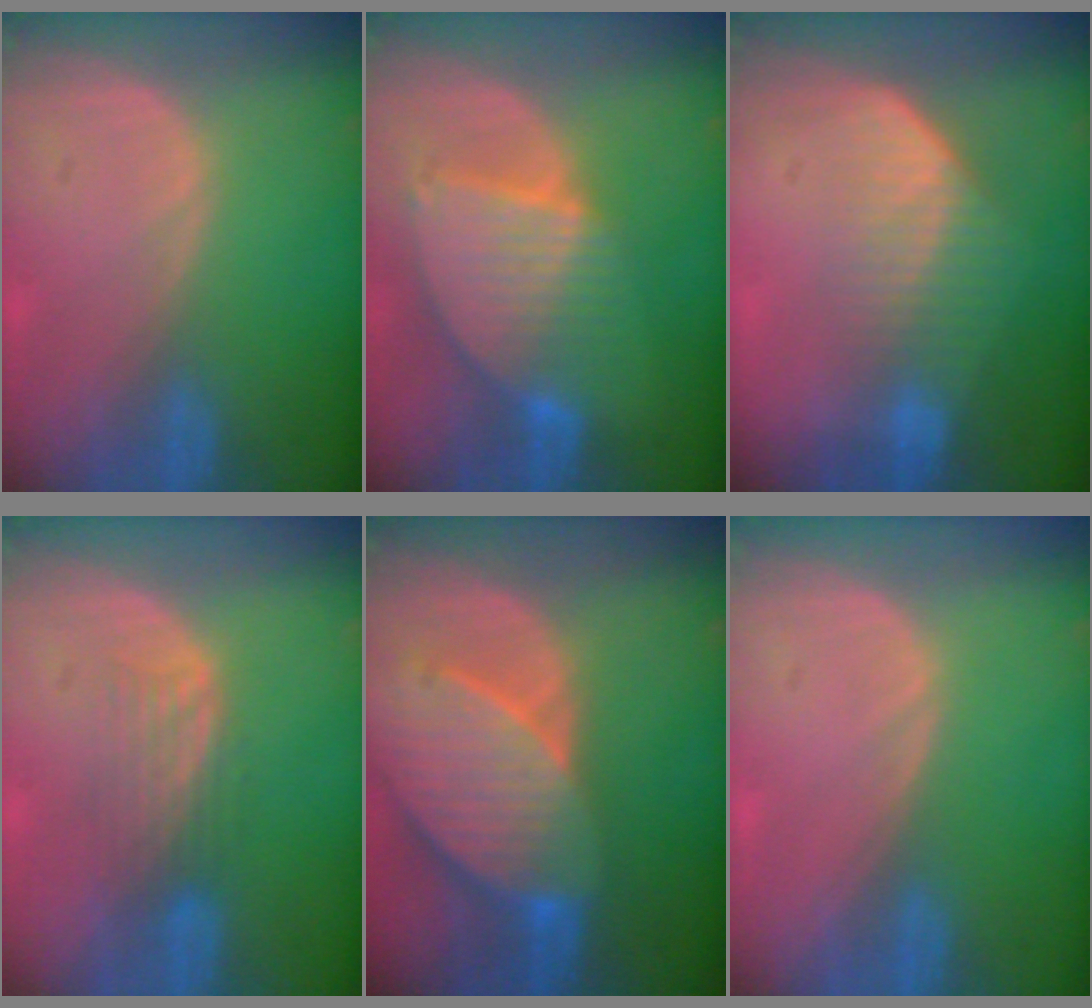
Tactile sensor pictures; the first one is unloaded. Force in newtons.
{"total": 8.5, "press": 7.5, "slide": 4.0}
{"total": 7.2, "press": 6.1, "slide": 3.8}
{"total": 4.3, "press": 3.6, "slide": 2.3}
{"total": 10.3, "press": 9.1, "slide": 4.9}
{"total": 0.0}